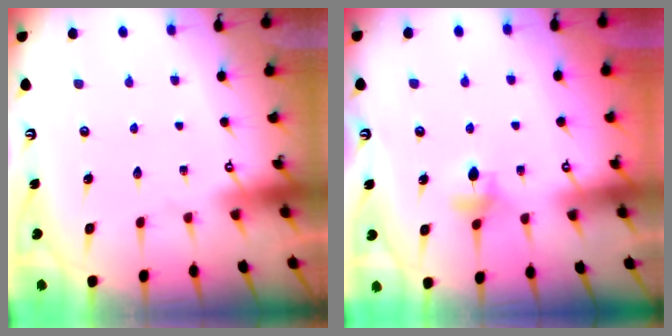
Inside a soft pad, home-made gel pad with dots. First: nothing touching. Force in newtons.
{"total": 4.9, "press": 4.9, "slide": 0.6}